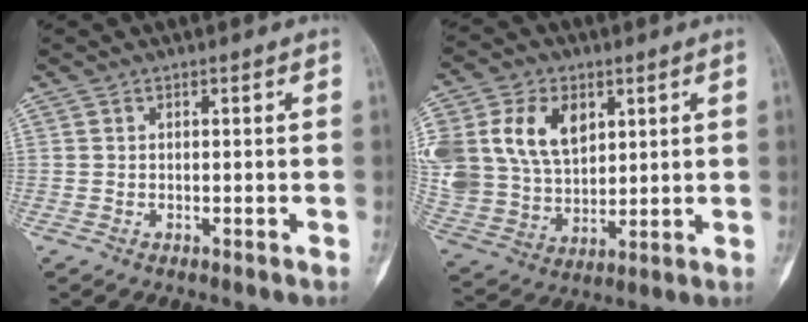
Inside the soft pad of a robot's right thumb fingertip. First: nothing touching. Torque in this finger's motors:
{"motor_torque": [-0.44, 3.05, 0.70, -0.38, 0.13]}